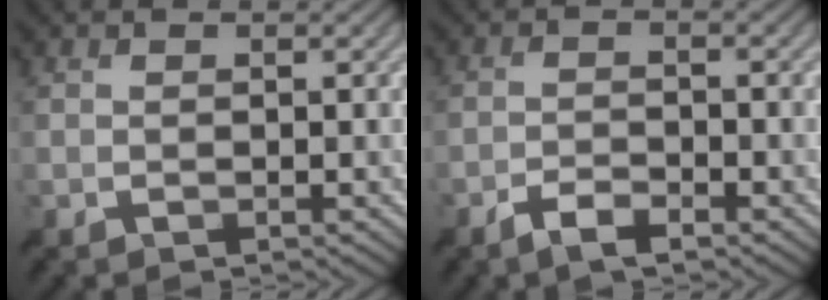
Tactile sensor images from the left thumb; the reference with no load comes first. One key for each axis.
{"total": 3.1, "fx": -2.3, "fy": 0.8, "fz": 1.9, "tx": -0.039, "ty": 0.000, "tz": -0.047}